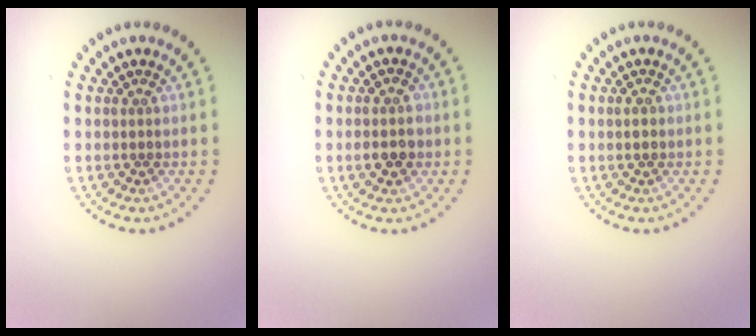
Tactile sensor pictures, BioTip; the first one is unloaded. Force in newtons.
{"total": 2.2, "press": 2.2, "slide": 0.2}
{"total": 1.3, "press": 1.3, "slide": 0.0}